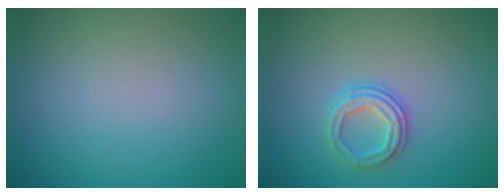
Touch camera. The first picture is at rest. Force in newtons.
{"total": 2.8, "press": 2.3, "slide": 1.5}